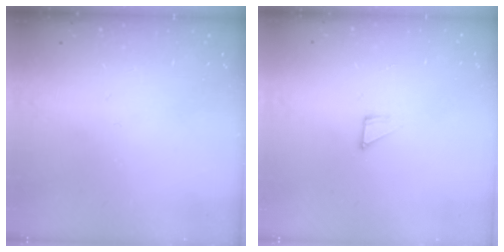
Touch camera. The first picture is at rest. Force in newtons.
{"total": 4.1, "press": 4.1, "slide": 0.3}